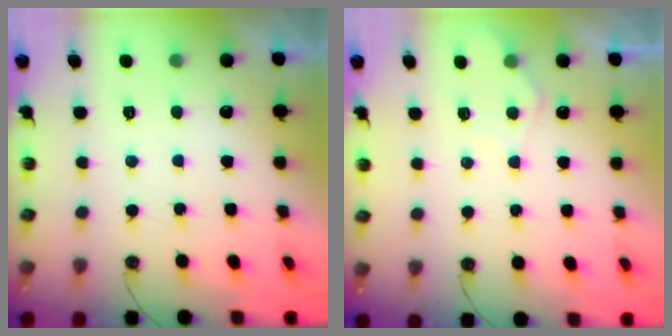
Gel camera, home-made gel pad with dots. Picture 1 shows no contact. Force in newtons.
{"total": 6.2, "press": 6.2, "slide": 0.7}